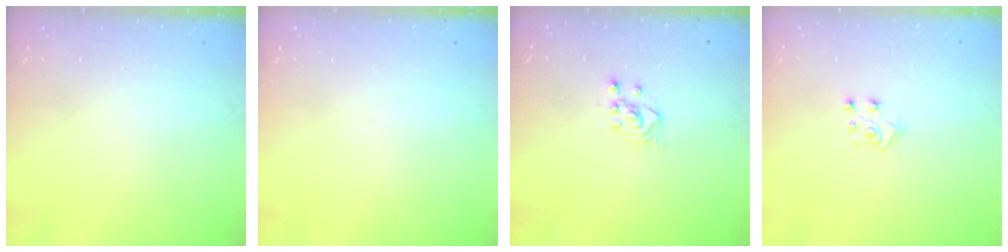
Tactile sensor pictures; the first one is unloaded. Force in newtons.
{"total": 0.0}
{"total": 2.4, "press": 2.3, "slide": 0.2}
{"total": 5.6, "press": 5.6, "slide": 0.4}